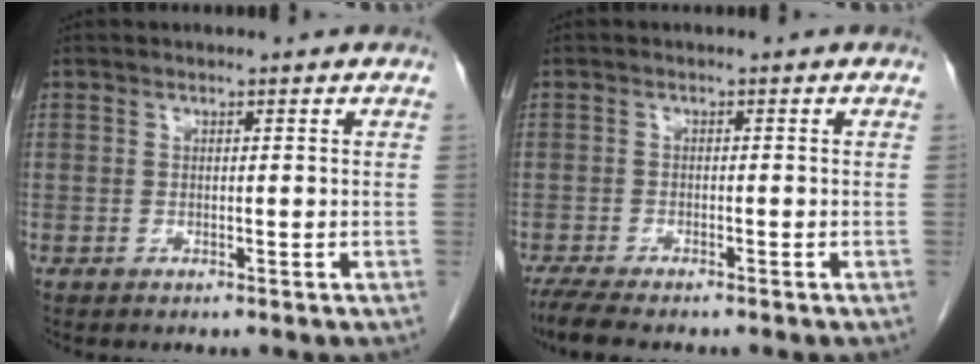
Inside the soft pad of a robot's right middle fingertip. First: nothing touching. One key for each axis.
{"total": 5.1, "fx": -4.2, "fy": 0.6, "fz": 2.8, "tx": -0.057, "ty": -0.018, "tz": -0.070}